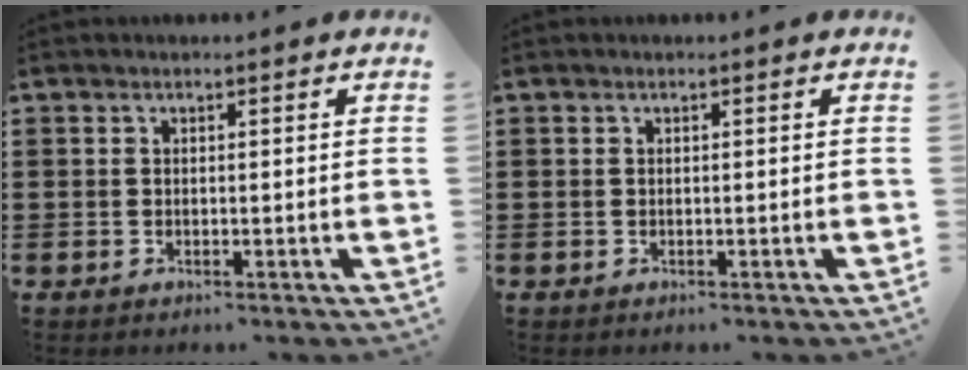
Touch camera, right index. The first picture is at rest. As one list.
[{"total": 0.0}]